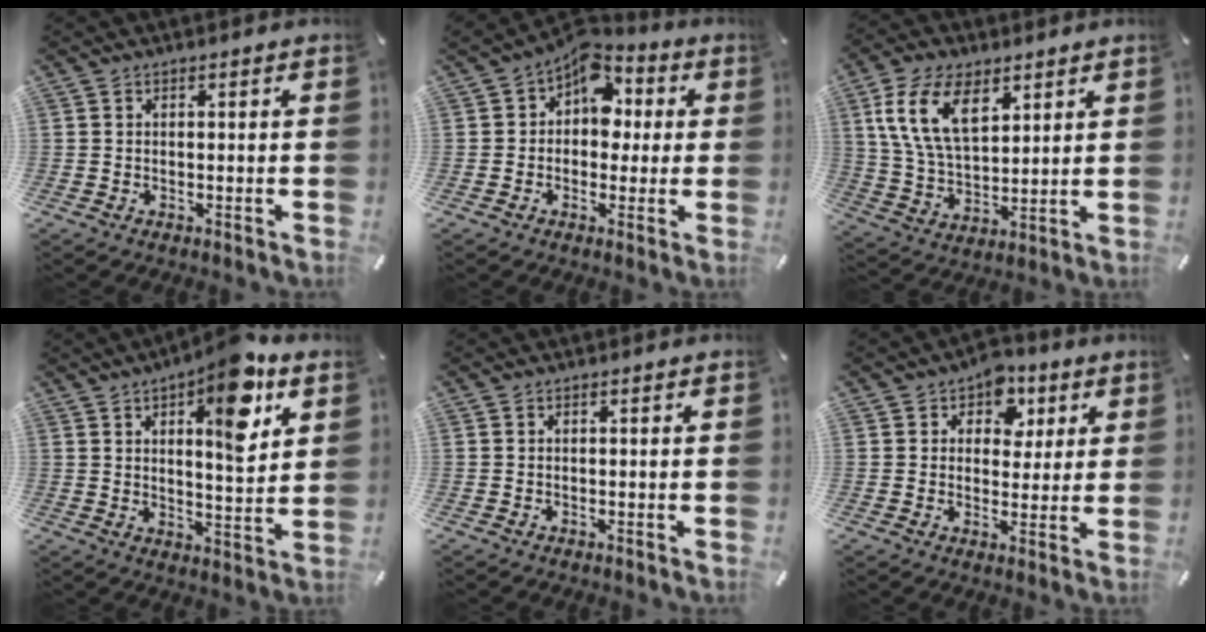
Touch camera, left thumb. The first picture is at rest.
{"total": 10.4, "force": [2.8, 8.2, 5.7], "torque": [-0.078, -0.022, 0.049]}
{"total": 14.0, "force": [6.5, 8.1, 9.3], "torque": [-0.223, -0.011, 0.117]}
{"total": 13.4, "force": [6.8, 4.7, 10.6], "torque": [-0.140, -0.035, 0.106]}
{"total": 0.0}
{"total": 8.0, "force": [3.4, 6.4, 3.3], "torque": [-0.033, -0.016, 0.053]}